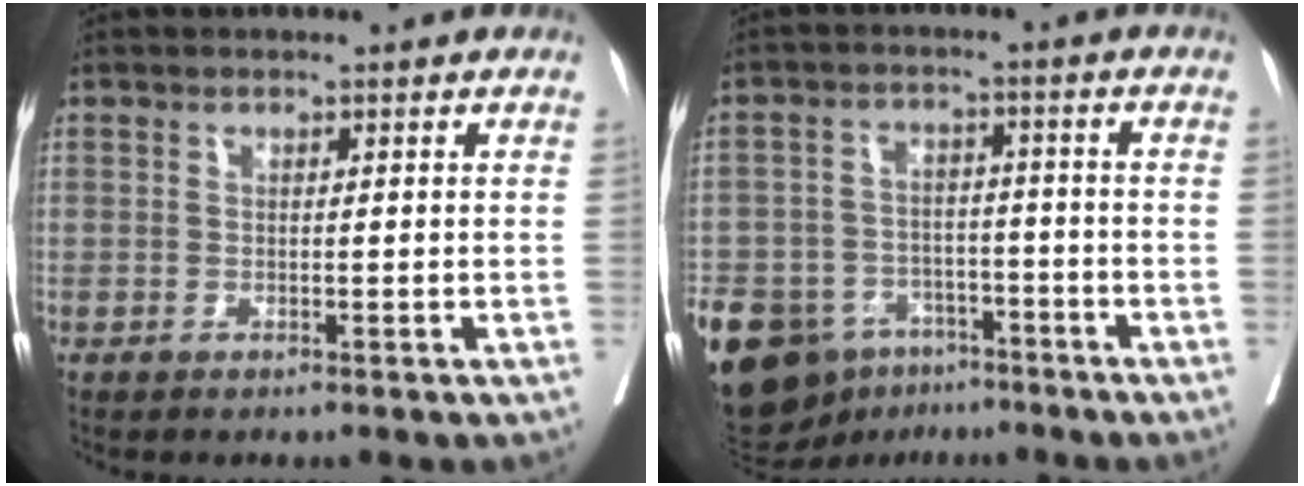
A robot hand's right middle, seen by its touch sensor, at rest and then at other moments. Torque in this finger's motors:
{"motor_torque": [1.27, -0.87, 1.05, 0.21]}